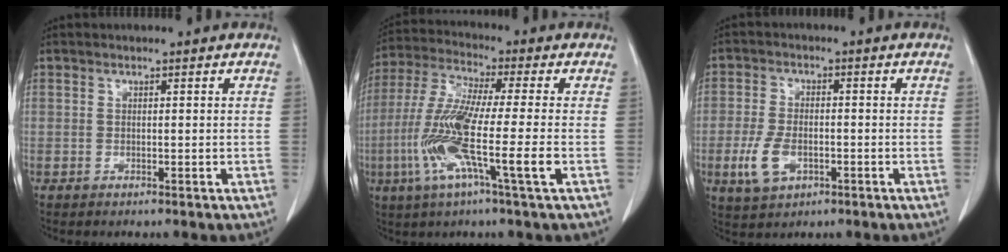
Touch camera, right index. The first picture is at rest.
{"total": 13.6, "force": [-3.5, -0.2, 13.1], "torque": [-0.269, -0.022, -0.078]}
{"total": 6.3, "force": [-2.2, 3.5, 4.8], "torque": [-0.108, -0.002, -0.036]}